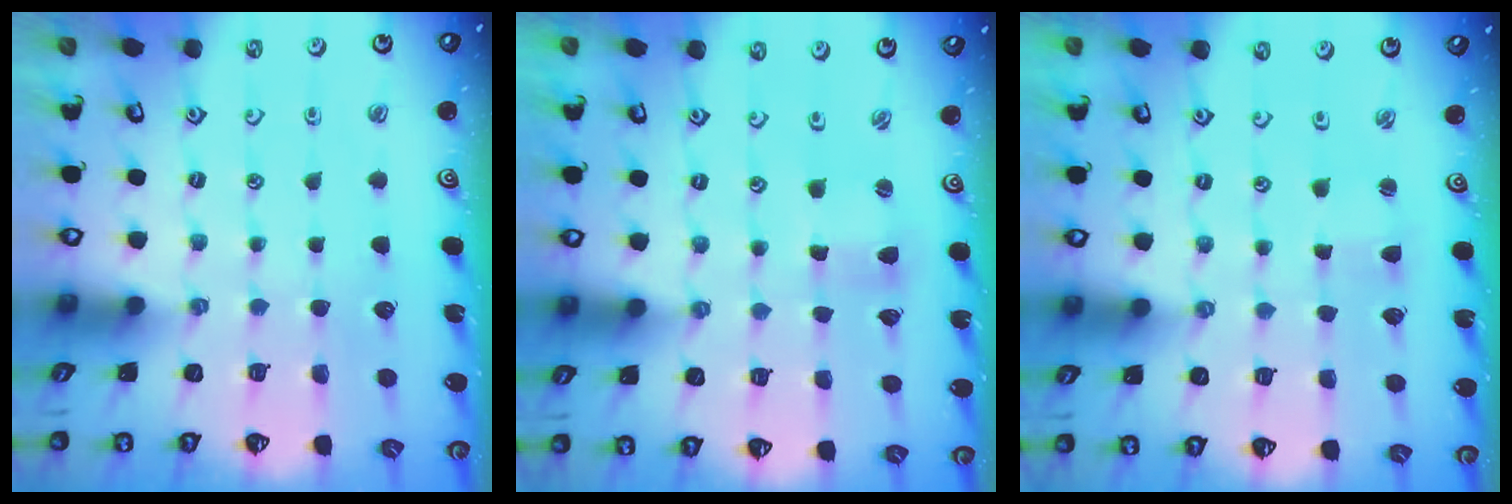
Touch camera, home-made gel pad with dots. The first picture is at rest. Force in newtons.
{"total": 1.6, "press": 1.5, "slide": 0.4}
{"total": 1.5, "press": 1.4, "slide": 0.2}